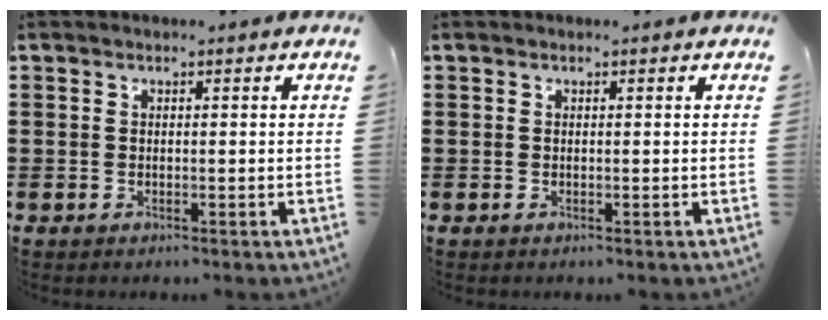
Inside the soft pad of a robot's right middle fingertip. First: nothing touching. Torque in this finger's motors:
{"motor_torque": [-0.08, -0.08, 0.00, -0.01]}